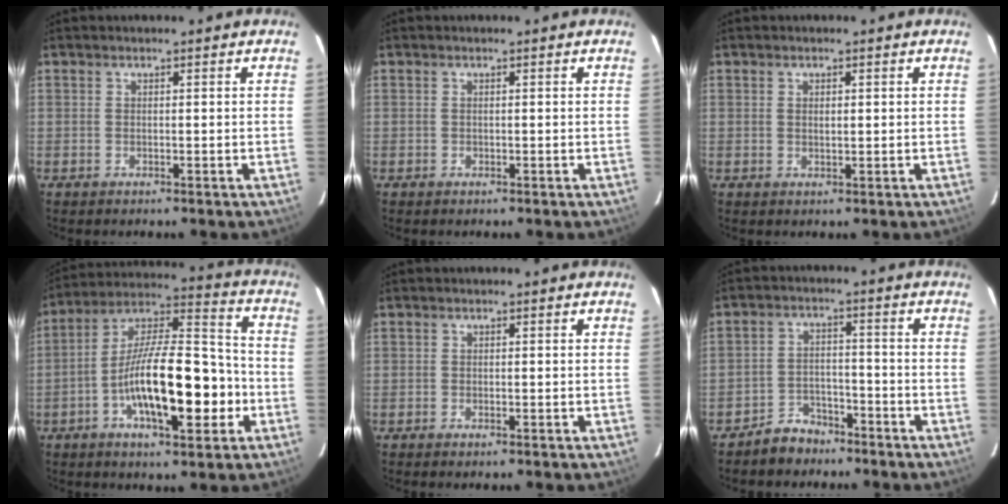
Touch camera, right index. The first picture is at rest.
{"total": 0.0}
{"total": 1.3, "force": [0.3, 0.7, 1.1], "torque": [-0.018, 0.002, 0.006]}
{"total": 18.9, "force": [-5.7, 6.3, 16.9], "torque": [-0.293, 0.010, -0.096]}
{"total": 0.7, "force": [-0.5, 0.3, 0.4], "torque": [-0.008, -0.002, -0.010]}
{"total": 5.8, "force": [-4.7, 3.3, 0.9], "torque": [-0.035, 0.018, -0.076]}